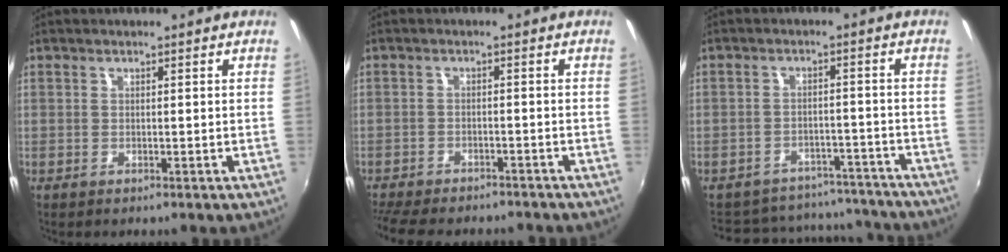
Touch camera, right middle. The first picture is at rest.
{"total": 11.5, "force": [-10.0, 3.0, 4.8], "torque": [-0.116, -0.025, -0.152]}
{"total": 15.5, "force": [-13.4, 7.0, 3.7], "torque": [-0.087, 0.049, -0.157]}